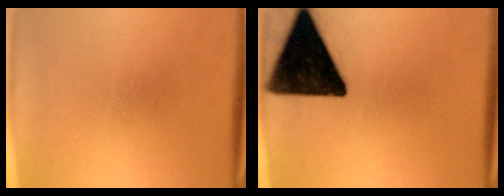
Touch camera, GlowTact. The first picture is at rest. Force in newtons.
{"total": 17.7}